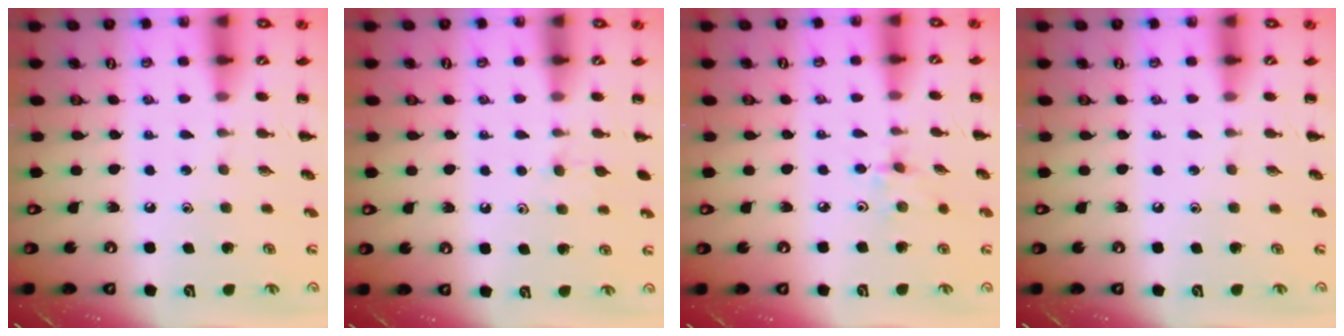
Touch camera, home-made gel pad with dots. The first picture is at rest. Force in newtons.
{"total": 4.2, "press": 3.9, "slide": 1.5}
{"total": 2.8, "press": 2.6, "slide": 0.9}
{"total": 0.0}